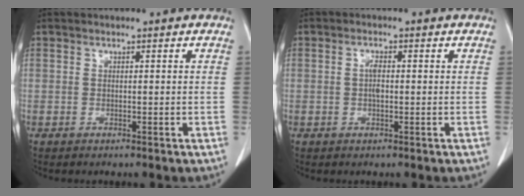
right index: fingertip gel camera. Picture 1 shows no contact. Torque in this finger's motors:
{"motor_torque": [0.47, 0.01, 0.04, 0.06]}